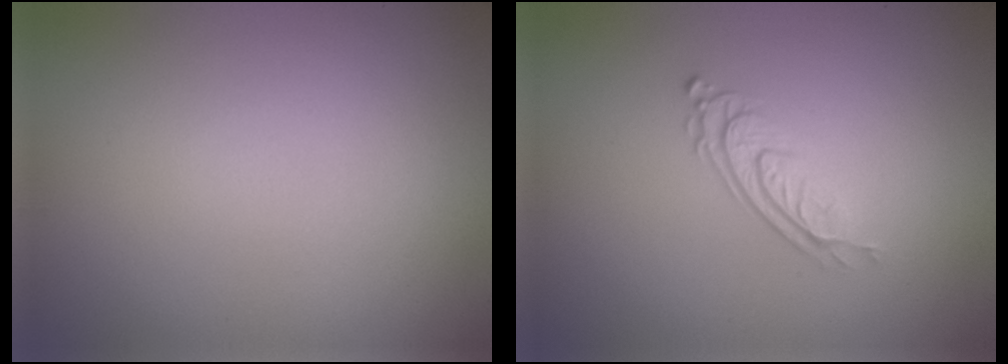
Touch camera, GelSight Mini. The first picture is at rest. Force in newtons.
{"total": 3.1, "press": 2.0, "slide": 2.4}